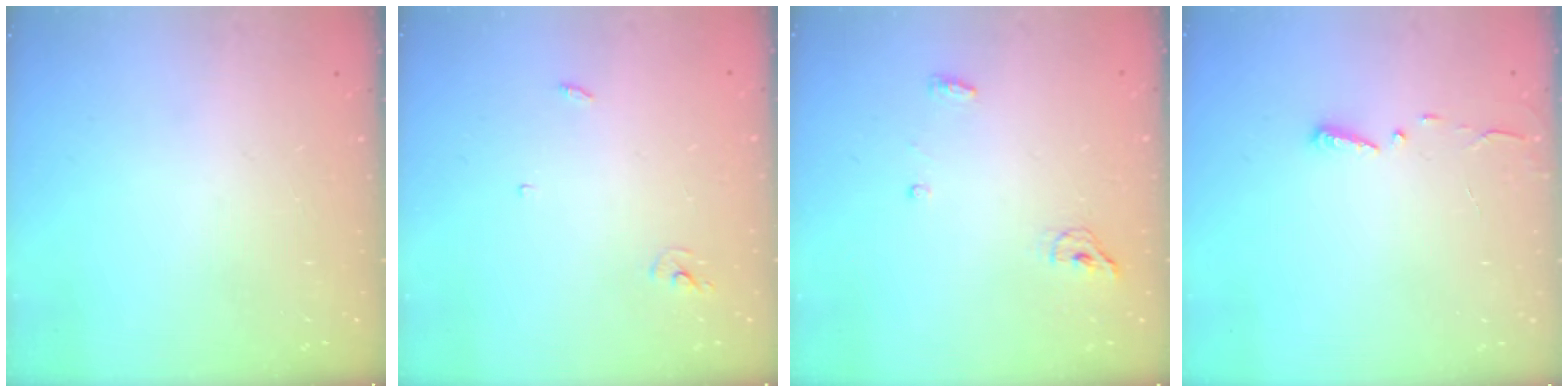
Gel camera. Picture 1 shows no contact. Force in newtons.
{"total": 2.4, "press": 2.4, "slide": 0.2}
{"total": 4.4, "press": 4.3, "slide": 1.1}
{"total": 3.0, "press": 2.9, "slide": 0.3}